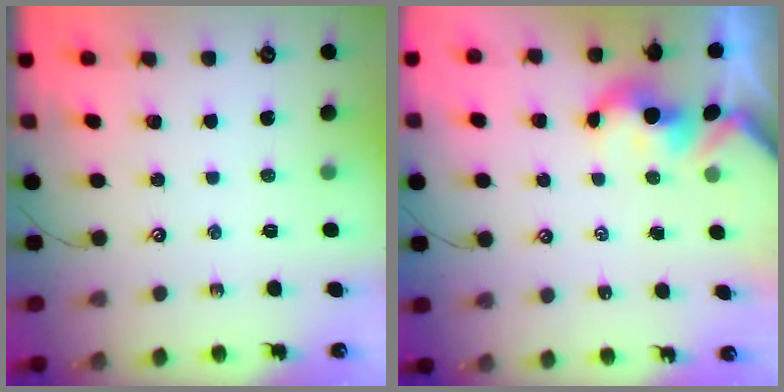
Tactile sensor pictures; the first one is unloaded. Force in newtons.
{"total": 1.6, "press": 1.6, "slide": 0.2}